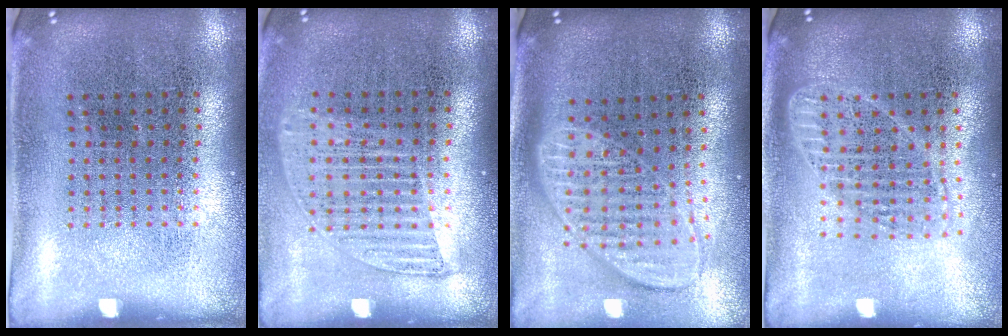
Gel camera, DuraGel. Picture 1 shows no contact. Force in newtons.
{"total": 1.3, "press": 1.1, "slide": 0.6}
{"total": 1.8, "press": 1.4, "slide": 1.1}
{"total": 1.8, "press": 1.6, "slide": 0.9}